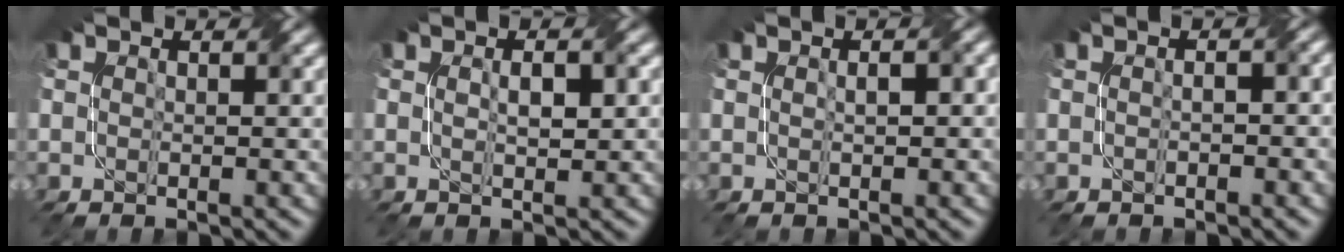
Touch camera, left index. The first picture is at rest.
{"total": 1.8, "force": [0.2, 0.6, 1.7], "torque": [-0.034, 0.003, 0.007]}
{"total": 1.8, "force": [0.5, 0.7, 1.6], "torque": [-0.011, 0.004, 0.000]}
{"total": 1.8, "force": [-0.1, 0.7, 1.7], "torque": [-0.022, 0.003, -0.011]}